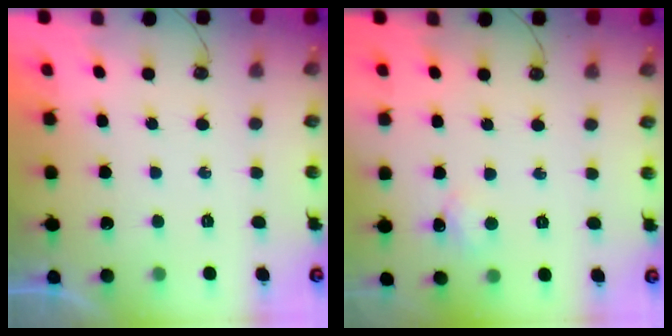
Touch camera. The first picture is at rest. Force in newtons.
{"total": 6.9, "press": 6.8, "slide": 1.0}